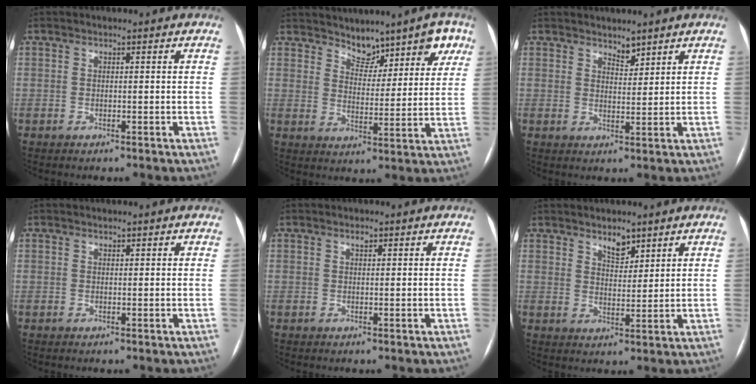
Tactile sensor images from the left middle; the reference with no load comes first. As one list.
[{"total": 8.1, "force": [6.3, 3.9, 3.2], "torque": [-0.023, 0.013, 0.093]}, {"total": 2.2, "force": [2.0, 0.7, 0.5], "torque": [-0.006, -0.004, 0.034]}, {"total": 0.5, "force": [0.5, 0.2, 0.2], "torque": [-0.008, 0.003, 0.007]}, {"total": 0.7, "force": [0.5, 0.3, 0.5], "torque": [-0.010, 0.001, 0.009]}, {"total": 3.5, "force": [2.7, 1.5, 1.5], "torque": [-0.026, -0.005, 0.048]}]